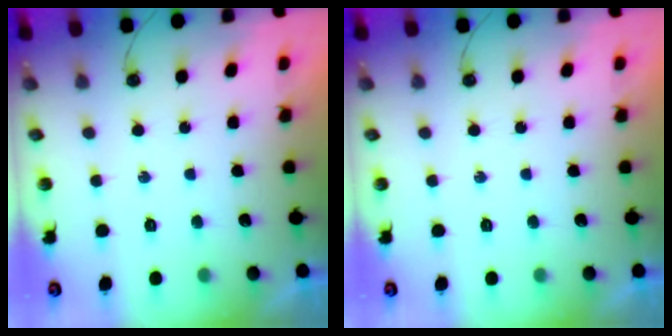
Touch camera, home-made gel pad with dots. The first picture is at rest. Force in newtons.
{"total": 0.0}